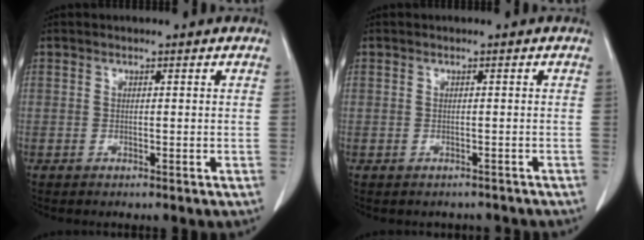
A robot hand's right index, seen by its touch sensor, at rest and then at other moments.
{"total": 2.6, "force": [-2.1, 1.5, 0.1], "torque": [-0.002, 0.005, -0.030]}